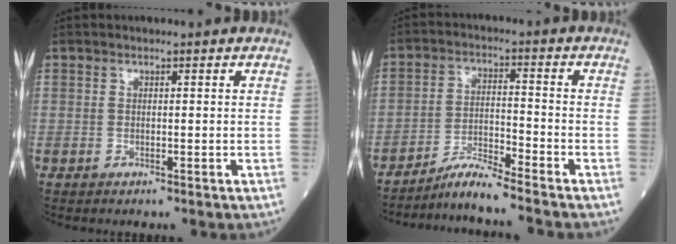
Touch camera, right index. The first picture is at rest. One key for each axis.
{"total": 5.7, "fx": -5.3, "fy": -1.3, "fz": 1.7, "tx": -0.033, "ty": -0.017, "tz": -0.099}